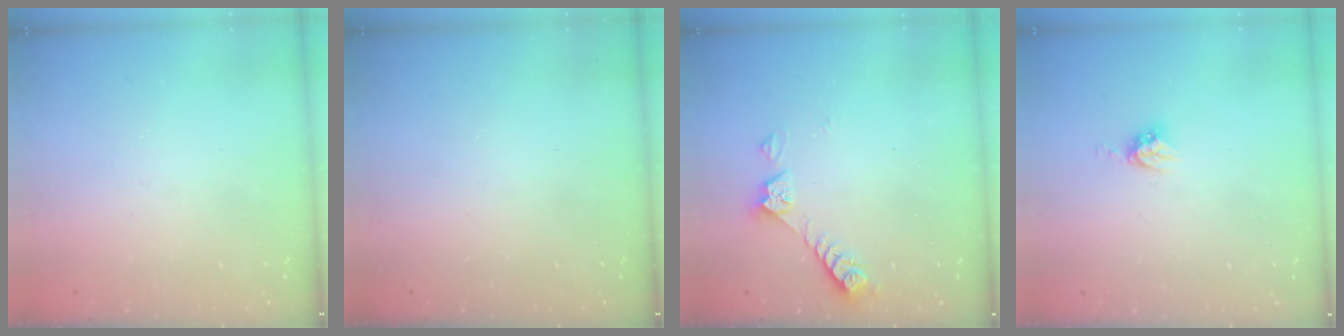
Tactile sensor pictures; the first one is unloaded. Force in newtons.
{"total": 0.0}
{"total": 4.9, "press": 4.8, "slide": 0.6}
{"total": 4.9, "press": 4.9, "slide": 0.1}